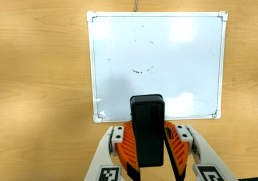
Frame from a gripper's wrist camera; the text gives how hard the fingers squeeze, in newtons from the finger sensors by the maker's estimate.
{"total": 11.3, "left": 10.8, "right": 11.8}